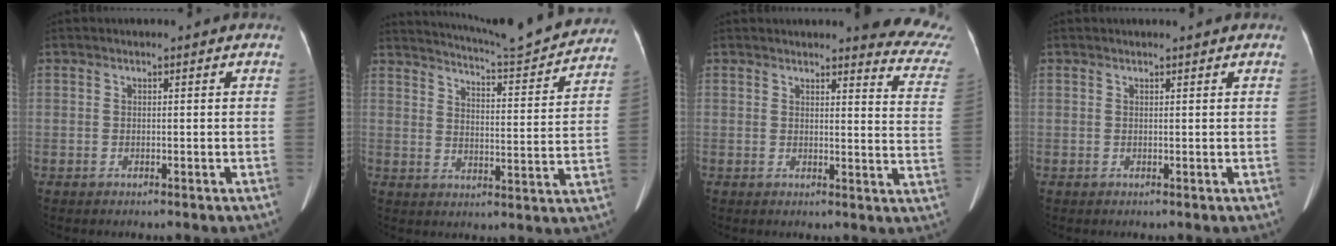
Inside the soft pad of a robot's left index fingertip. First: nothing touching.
{"total": 16.5, "force": [15.6, 0.4, 5.4], "torque": [-0.088, -0.033, 0.202]}
{"total": 10.8, "force": [10.4, 0.8, 2.5], "torque": [-0.004, -0.074, 0.082]}
{"total": 0.0}